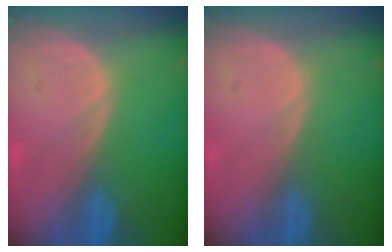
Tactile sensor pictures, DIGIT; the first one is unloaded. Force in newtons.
{"total": 0.0}